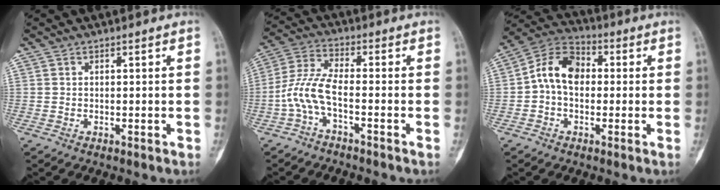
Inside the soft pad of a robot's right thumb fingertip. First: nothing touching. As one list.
[{"total": 5.4, "force": [-2.5, 1.6, 4.5], "torque": [-0.127, 0.034, -0.061]}, {"total": 8.8, "force": [0.4, 6.8, 5.5], "torque": [-0.089, 0.034, -0.009]}]